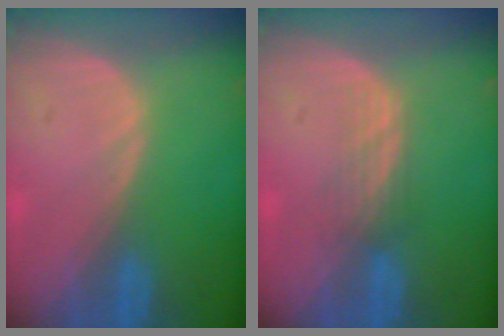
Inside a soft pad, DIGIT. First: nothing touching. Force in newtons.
{"total": 2.8, "press": 2.5, "slide": 1.2}